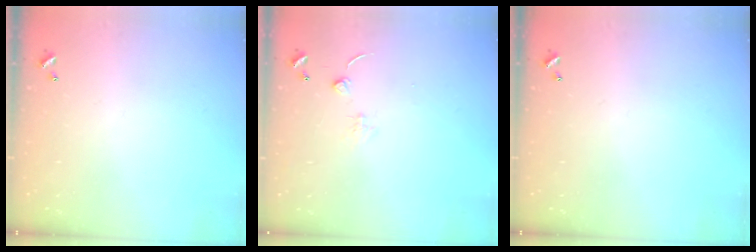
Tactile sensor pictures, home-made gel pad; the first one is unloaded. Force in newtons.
{"total": 0.9, "press": 0.9, "slide": 0.3}
{"total": 0.0}